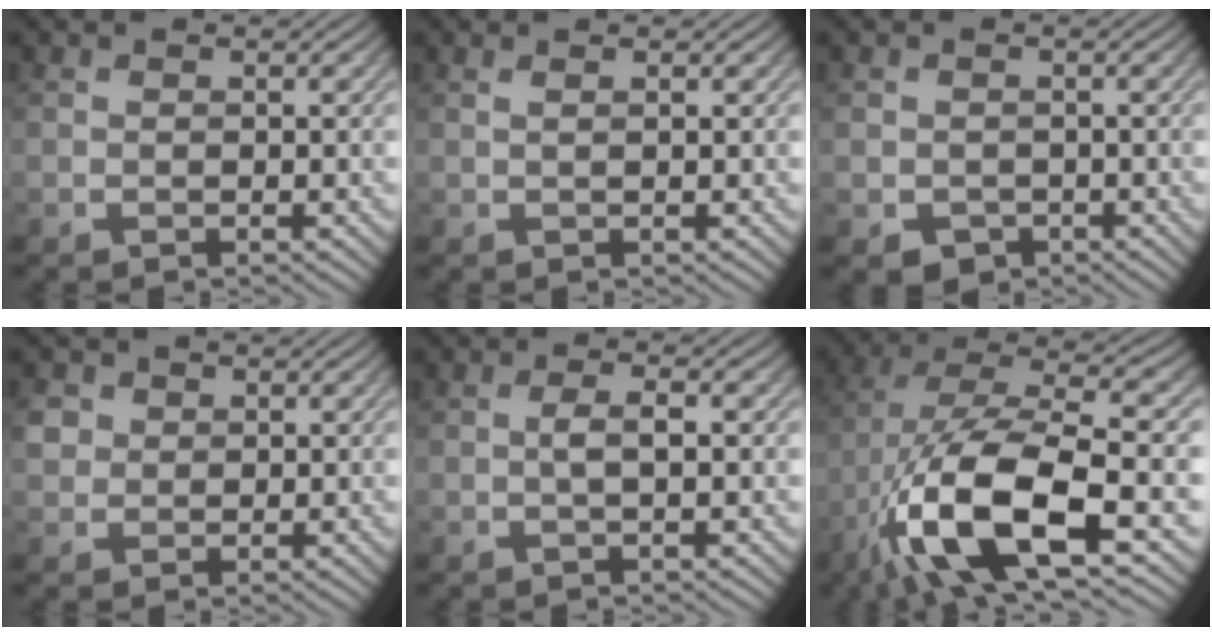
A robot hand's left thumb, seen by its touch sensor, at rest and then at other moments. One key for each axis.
{"total": 1.0, "fx": 0.4, "fy": 0.2, "fz": 0.8, "tx": -0.012, "ty": 0.003, "tz": 0.005}
{"total": 2.4, "fx": -1.0, "fy": 2.1, "fz": 0.6, "tx": -0.019, "ty": -0.012, "tz": -0.021}
{"total": 2.6, "fx": 0.7, "fy": 2.4, "fz": 0.8, "tx": -0.025, "ty": 0.002, "tz": 0.012}
{"total": 2.0, "fx": 0.0, "fy": 0.4, "fz": 2.0, "tx": -0.038, "ty": 0.005, "tz": -0.003}
{"total": 15.6, "fx": -5.6, "fy": 5.9, "fz": 13.3, "tx": -0.258, "ty": -0.006, "tz": -0.101}